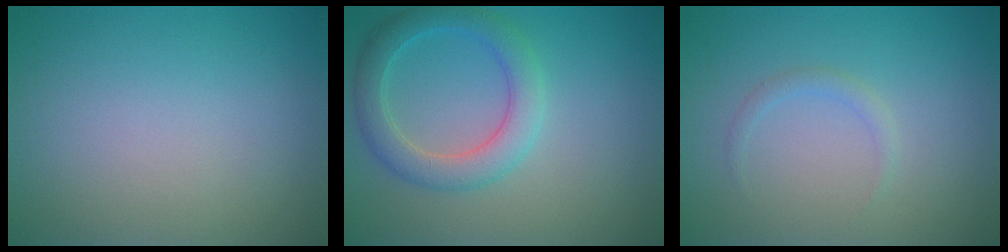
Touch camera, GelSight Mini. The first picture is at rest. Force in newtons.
{"total": 3.9, "press": 3.9, "slide": 0.1}
{"total": 0.9, "press": 0.9, "slide": 0.1}